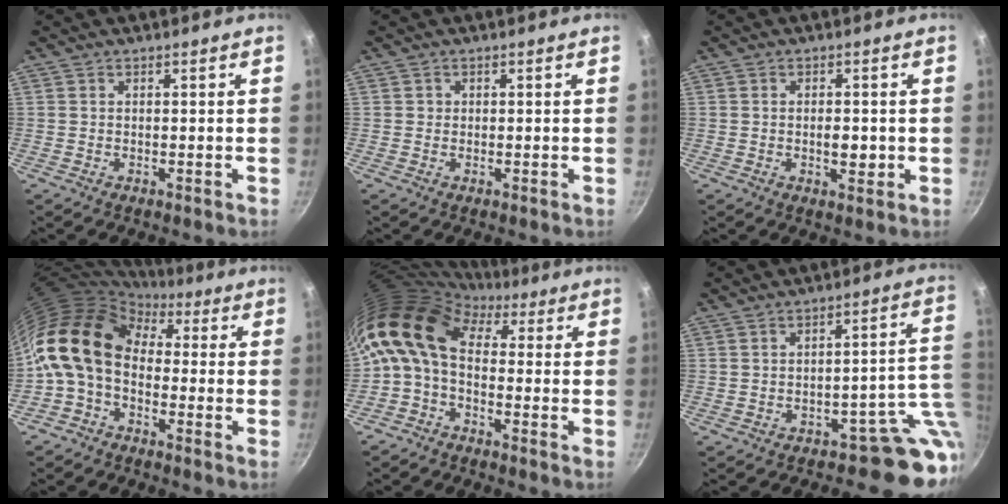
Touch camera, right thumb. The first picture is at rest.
{"total": 0.7, "force": [0.1, 0.7, 0.0], "torque": [0.005, 0.000, -0.001]}
{"total": 3.2, "force": [-0.4, 1.7, 2.8], "torque": [-0.032, -0.002, -0.006]}
{"total": 13.7, "force": [0.2, 9.6, 9.8], "torque": [-0.167, 0.029, -0.021]}
{"total": 12.8, "force": [1.1, 8.4, 9.6], "torque": [-0.183, 0.028, -0.006]}
{"total": 8.8, "force": [-2.6, 5.5, 6.4], "torque": [-0.006, 0.035, -0.040]}